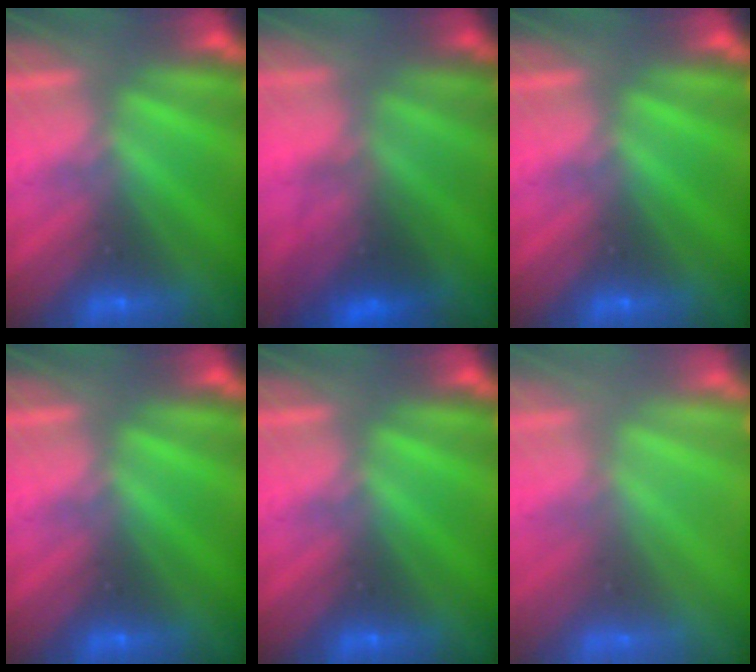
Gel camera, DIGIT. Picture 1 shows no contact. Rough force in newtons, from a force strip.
{"total": 2.3}
{"total": 0.0}
{"total": 0.0}
{"total": 0.0}
{"total": 3.4}